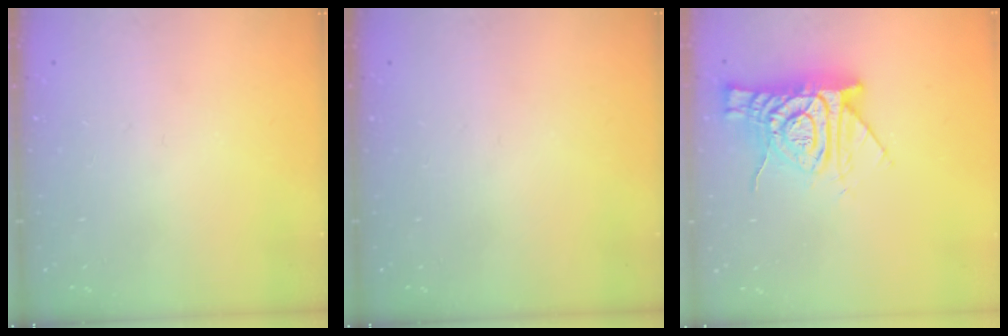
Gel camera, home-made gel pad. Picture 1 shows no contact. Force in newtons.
{"total": 0.0}
{"total": 13.0, "press": 13.0, "slide": 1.4}